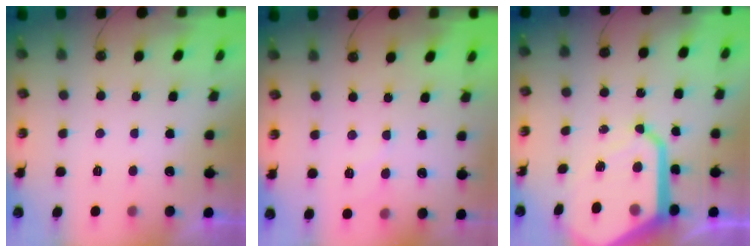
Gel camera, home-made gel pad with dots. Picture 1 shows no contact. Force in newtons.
{"total": 4.7, "press": 4.7, "slide": 0.7}
{"total": 17.4, "press": 17.4, "slide": 1.5}